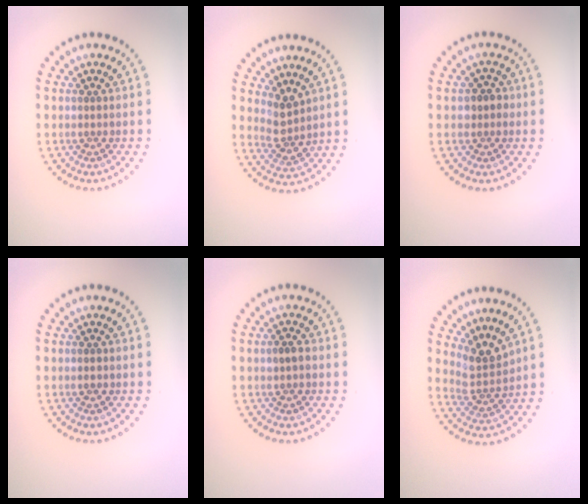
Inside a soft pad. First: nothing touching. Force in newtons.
{"total": 2.5, "press": 2.0, "slide": 1.6}
{"total": 1.8, "press": 1.6, "slide": 0.9}
{"total": 0.9, "press": 0.9, "slide": 0.1}
{"total": 1.5, "press": 1.5, "slide": 0.1}
{"total": 3.3, "press": 2.3, "slide": 2.3}